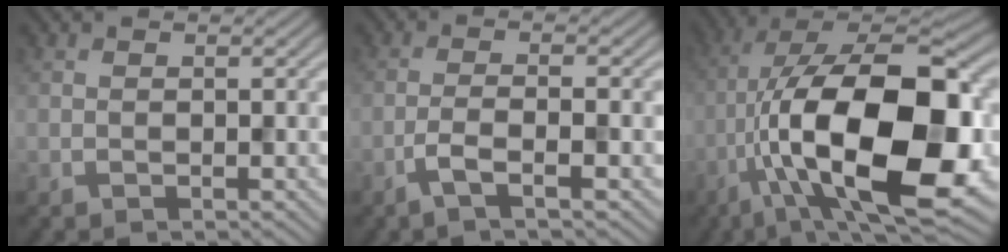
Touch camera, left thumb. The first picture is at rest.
{"total": 3.4, "force": [-1.7, 0.5, 2.8], "torque": [-0.051, 0.008, -0.047]}
{"total": 20.7, "force": [-4.6, 8.6, 18.2], "torque": [-0.320, 0.001, -0.073]}